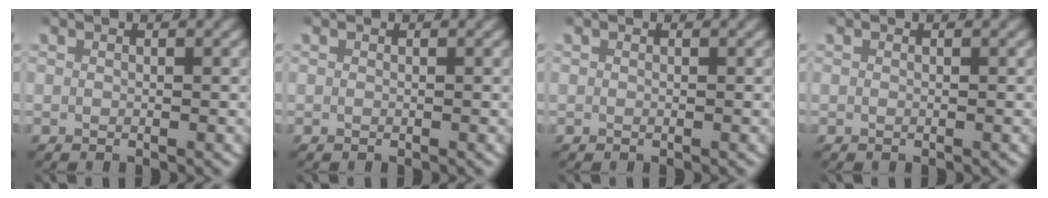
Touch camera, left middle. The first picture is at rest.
{"total": 0.0}
{"total": 0.0}
{"total": 0.0}